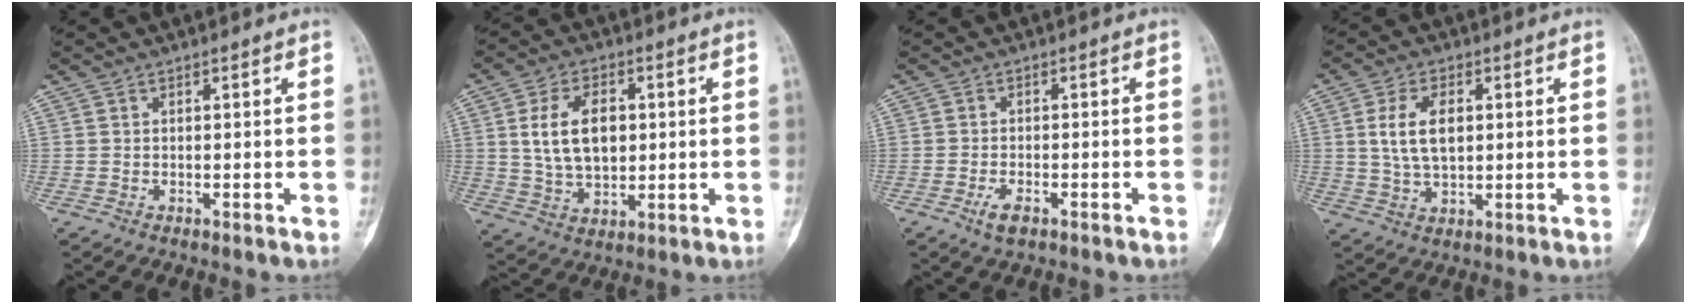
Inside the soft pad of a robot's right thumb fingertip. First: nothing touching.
{"total": 11.4, "force": [1.7, 7.2, 8.7], "torque": [-0.135, -0.002, 0.038]}
{"total": 3.1, "force": [-1.7, 1.3, 2.2], "torque": [-0.043, 0.006, -0.031]}
{"total": 8.4, "force": [1.4, 4.7, 6.8], "torque": [-0.121, 0.001, 0.032]}